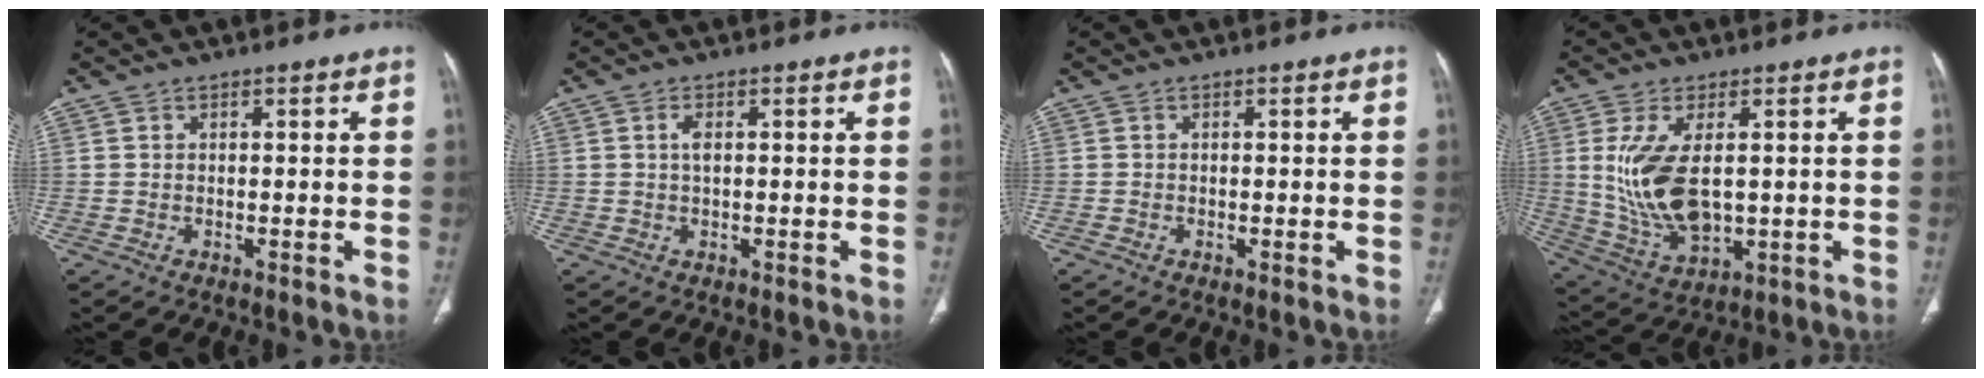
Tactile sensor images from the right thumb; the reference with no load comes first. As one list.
[{"total": 1.6, "force": [0.3, 0.8, 1.4], "torque": [-0.024, 0.002, 0.003]}, {"total": 0.0}, {"total": 13.0, "force": [1.1, 6.8, 11.1], "torque": [-0.223, -0.014, 0.041]}]